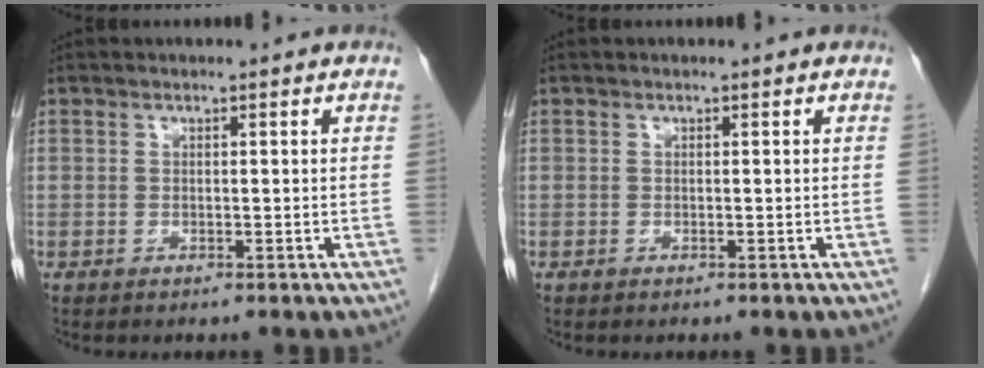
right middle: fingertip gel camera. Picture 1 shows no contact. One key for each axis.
{"total": 0.0}